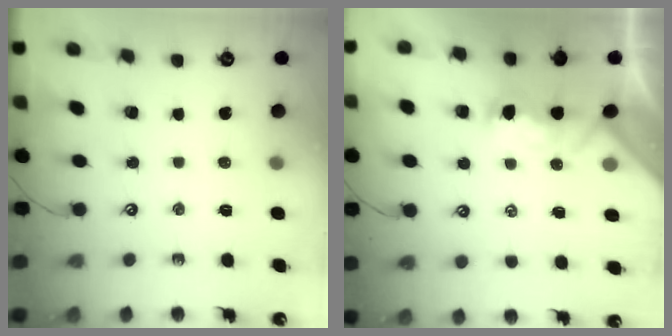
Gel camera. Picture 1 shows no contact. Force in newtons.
{"total": 2.8, "press": 2.6, "slide": 0.9}